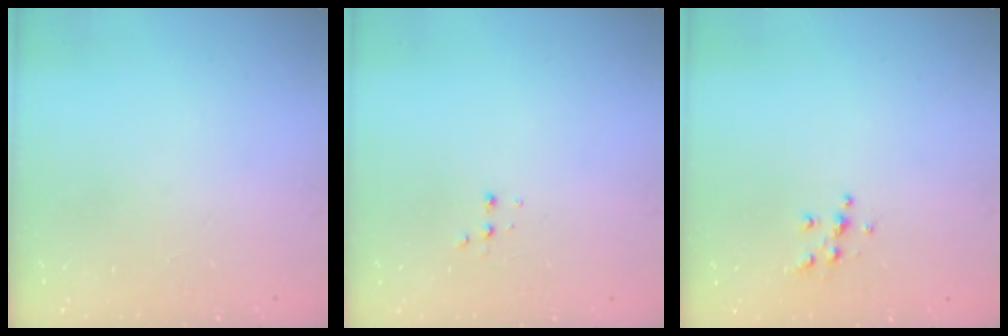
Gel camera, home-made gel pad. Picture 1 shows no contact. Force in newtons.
{"total": 2.9, "press": 2.8, "slide": 1.0}
{"total": 5.4, "press": 5.4, "slide": 0.5}